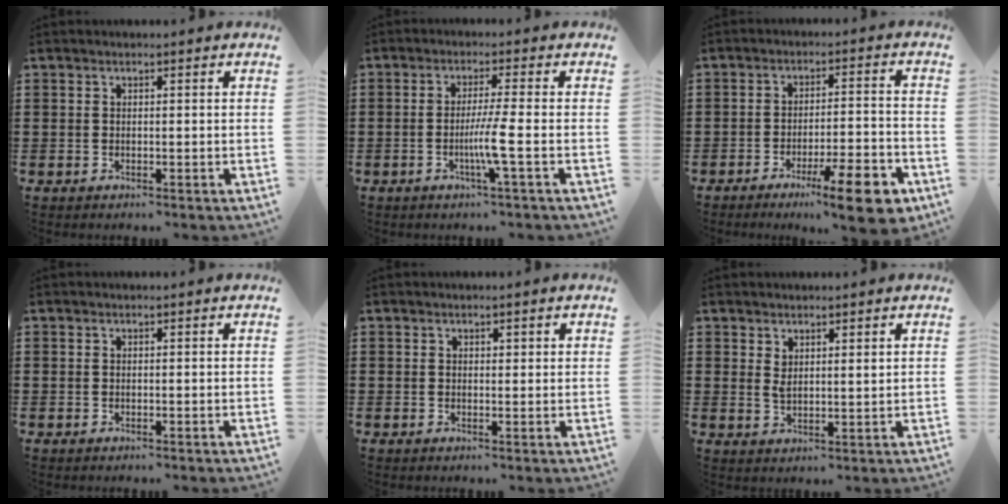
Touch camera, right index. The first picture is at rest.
{"total": 5.0, "force": [-1.4, -0.9, 4.7], "torque": [-0.089, -0.017, -0.030]}
{"total": 10.2, "force": [-6.4, 1.5, 7.7], "torque": [-0.113, 0.010, -0.110]}
{"total": 0.0}
{"total": 0.6, "force": [0.4, 0.3, 0.3], "torque": [-0.006, 0.002, 0.007]}
{"total": 2.4, "force": [1.6, 1.0, 1.5], "torque": [-0.034, 0.002, 0.030]}